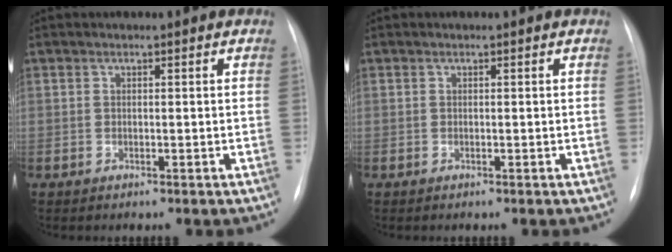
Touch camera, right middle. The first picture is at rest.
{"total": 0.0}